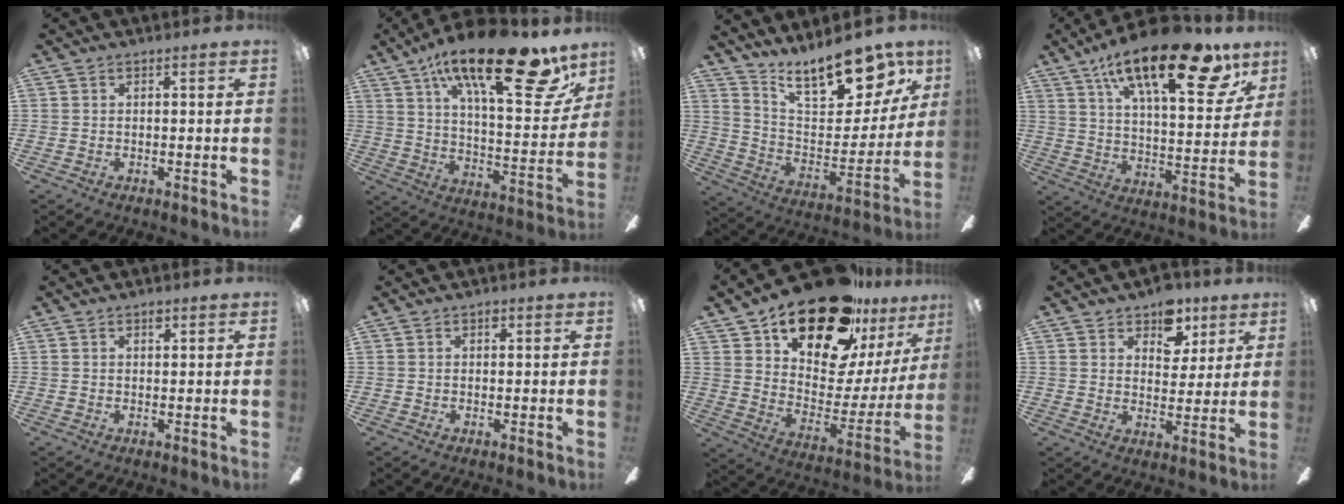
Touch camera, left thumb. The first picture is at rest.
{"total": 28.8, "force": [17.9, 9.6, 20.4], "torque": [-0.307, -0.098, 0.286]}
{"total": 19.7, "force": [15.6, 7.1, 9.6], "torque": [-0.158, -0.107, 0.272]}
{"total": 26.0, "force": [15.9, 8.9, 18.6], "torque": [-0.282, -0.093, 0.254]}
{"total": 1.7, "force": [1.1, 0.9, 1.0], "torque": [-0.005, -0.003, 0.015]}
{"total": 1.3, "force": [0.7, 0.8, 0.8], "torque": [-0.009, 0.002, 0.010]}
{"total": 26.6, "force": [20.0, 11.3, 13.6], "torque": [-0.204, -0.129, 0.345]}
{"total": 8.9, "force": [5.9, 5.8, 3.2], "torque": [-0.031, -0.029, 0.105]}